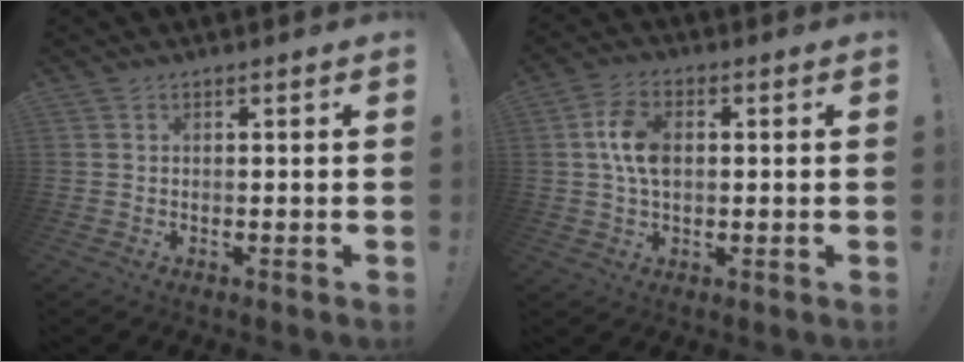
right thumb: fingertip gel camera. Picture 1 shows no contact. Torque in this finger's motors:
{"motor_torque": [0.17, 0.28, 1.00, -0.64, 0.03]}